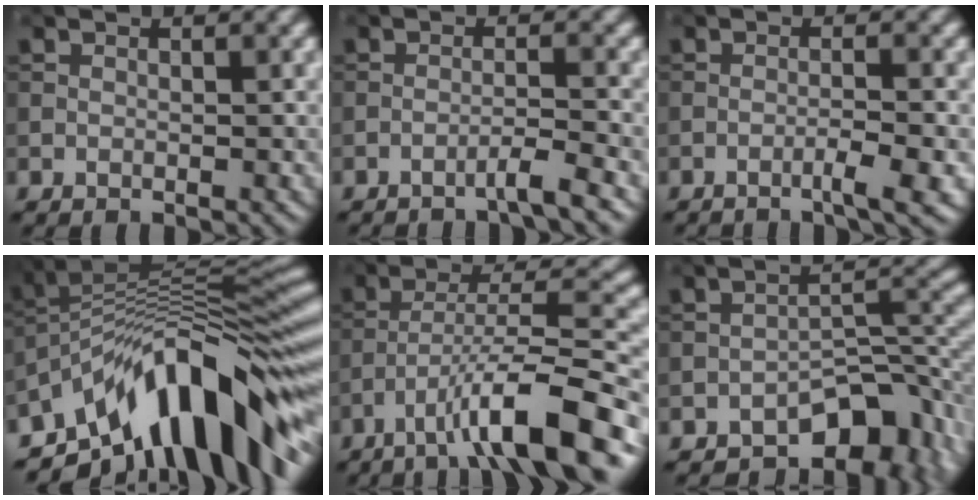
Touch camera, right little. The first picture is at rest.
{"total": 2.3, "force": [-1.7, 0.1, 1.6], "torque": [-0.014, 0.009, -0.042]}
{"total": 2.6, "force": [-1.4, 0.3, 2.2], "torque": [-0.028, 0.006, -0.033]}
{"total": 13.6, "force": [-6.8, 5.7, 10.4], "torque": [-0.156, 0.019, -0.120]}
{"total": 10.6, "force": [-6.1, 1.9, 8.4], "torque": [-0.136, 0.020, -0.103]}
{"total": 8.1, "force": [-4.9, 4.1, 5.0], "torque": [-0.044, 0.004, -0.079]}